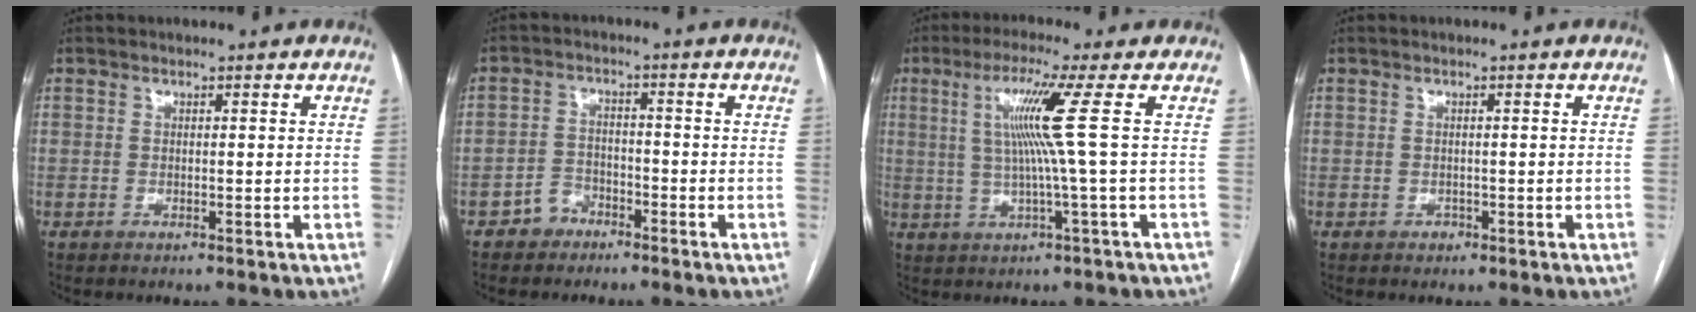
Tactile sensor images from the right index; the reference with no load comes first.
{"total": 3.6, "force": [-2.6, 2.5, 0.6], "torque": [-0.008, 0.011, -0.048]}
{"total": 8.1, "force": [1.5, -2.5, 7.6], "torque": [-0.141, 0.006, 0.036]}
{"total": 0.9, "force": [-0.4, 0.7, 0.2], "torque": [-0.002, 0.002, -0.006]}